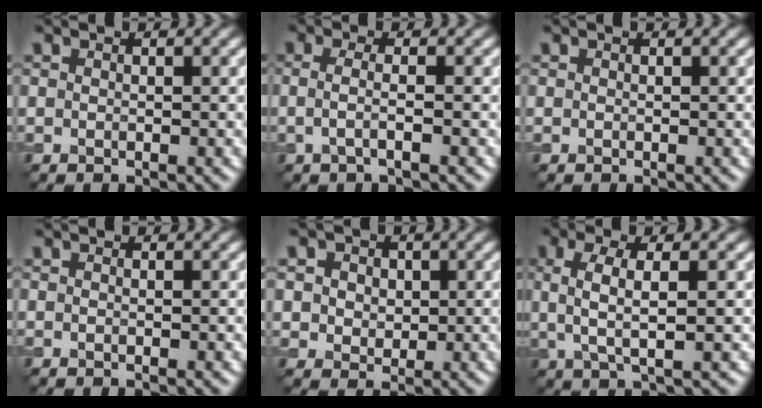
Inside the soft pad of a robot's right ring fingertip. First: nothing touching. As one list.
[{"total": 2.1, "force": [-0.3, 0.7, 1.9], "torque": [-0.037, -0.006, -0.012]}, {"total": 0.0}, {"total": 0.0}, {"total": 4.9, "force": [1.8, 4.0, 2.3], "torque": [-0.037, 0.017, 0.011]}, {"total": 4.1, "force": [0.5, 1.1, 3.9], "torque": [-0.079, 0.004, 0.010]}]